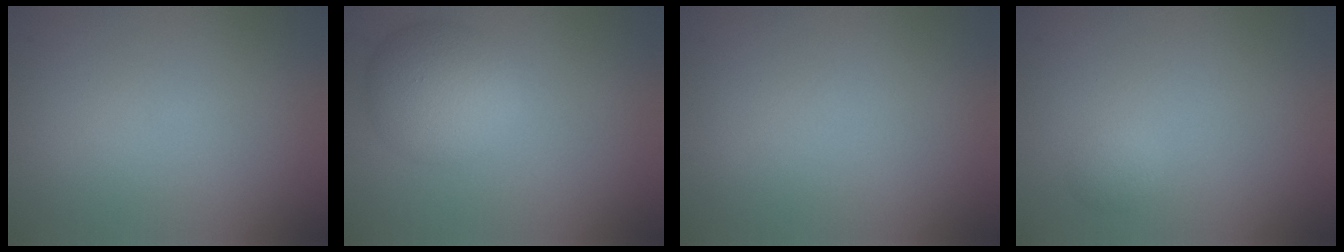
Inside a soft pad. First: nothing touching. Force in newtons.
{"total": 5.1, "press": 5.1, "slide": 0.2}
{"total": 0.0}
{"total": 1.0, "press": 1.0, "slide": 0.1}